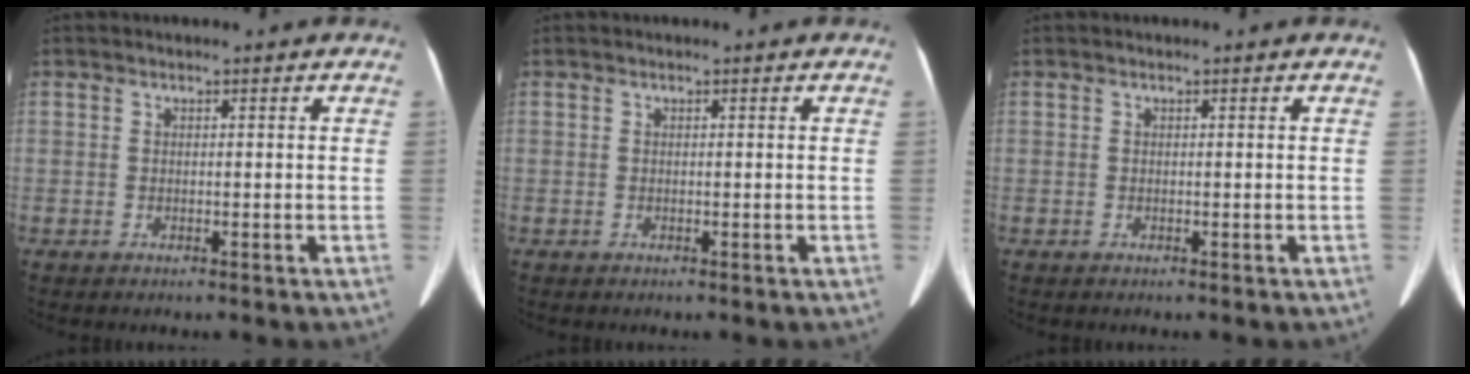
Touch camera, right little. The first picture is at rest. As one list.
[{"total": 0.0}, {"total": 0.0}]